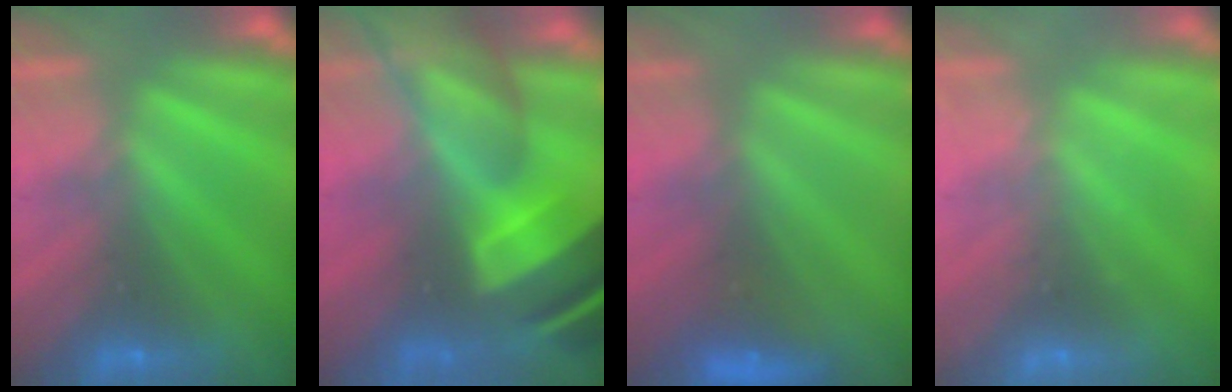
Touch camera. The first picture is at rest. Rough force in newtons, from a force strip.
{"total": 9.3}
{"total": 2.9}
{"total": 2.4}